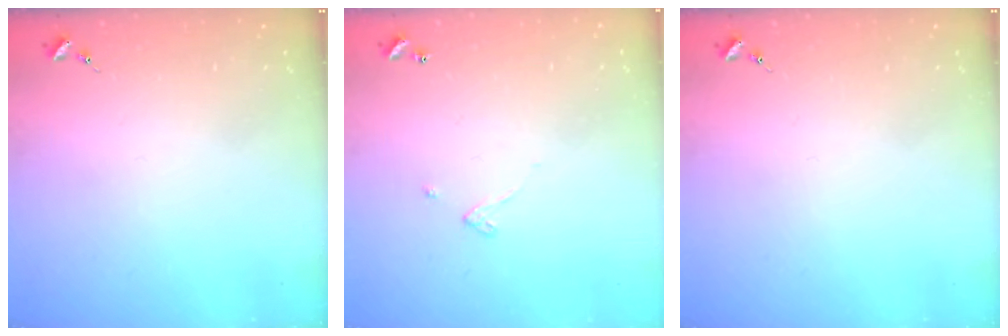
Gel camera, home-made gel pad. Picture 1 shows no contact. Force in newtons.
{"total": 2.6, "press": 2.6, "slide": 0.2}
{"total": 0.0}